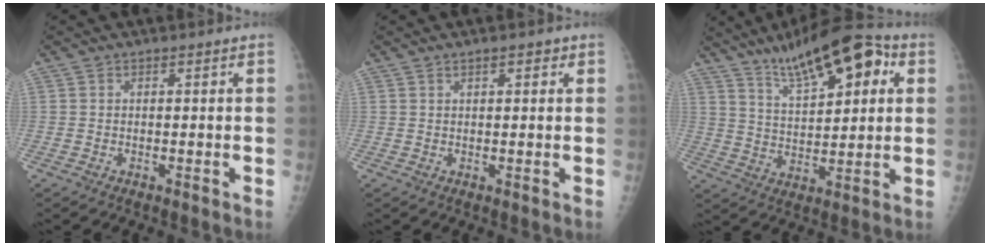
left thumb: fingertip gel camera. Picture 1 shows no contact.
{"total": 1.9, "force": [1.0, 0.8, 1.3], "torque": [-0.012, -0.001, 0.012]}
{"total": 16.8, "force": [8.3, 6.4, 13.1], "torque": [-0.169, -0.009, 0.133]}